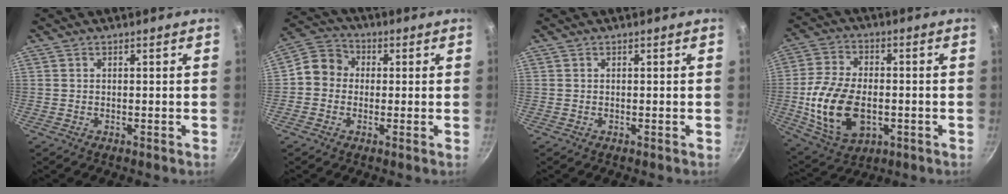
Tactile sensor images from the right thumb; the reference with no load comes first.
{"total": 7.1, "force": [-0.1, 6.4, 3.1], "torque": [-0.030, 0.017, -0.028]}
{"total": 0.0}
{"total": 16.4, "force": [-2.8, 10.2, 12.5], "torque": [-0.228, 0.011, -0.042]}